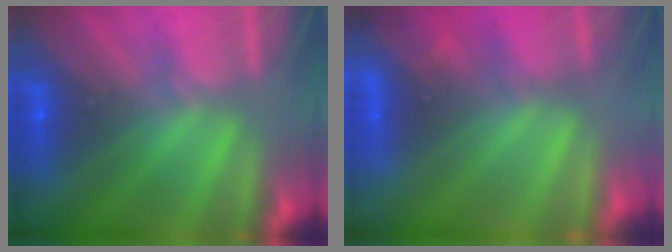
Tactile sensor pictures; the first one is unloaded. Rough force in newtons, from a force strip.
{"total": 3.8}